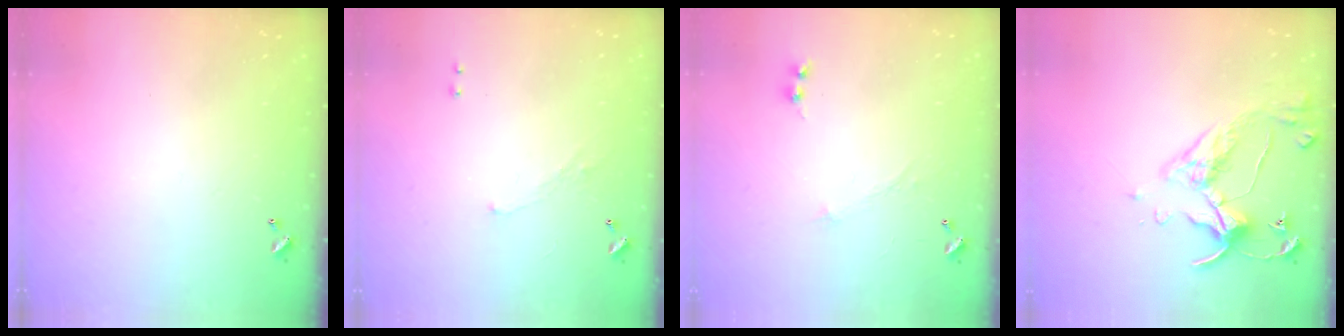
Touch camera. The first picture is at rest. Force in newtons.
{"total": 0.8, "press": 0.6, "slide": 0.5}
{"total": 0.0}
{"total": 5.3, "press": 5.2, "slide": 1.0}